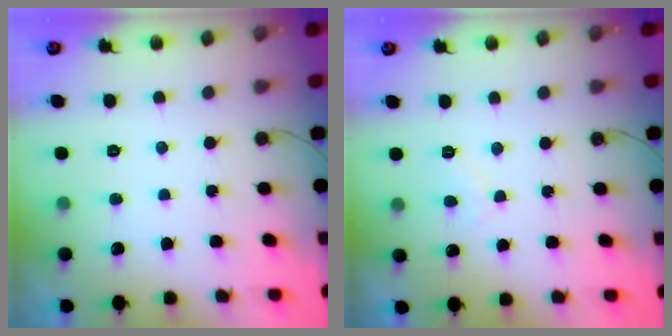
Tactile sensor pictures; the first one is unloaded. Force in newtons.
{"total": 3.1, "press": 3.0, "slide": 0.6}